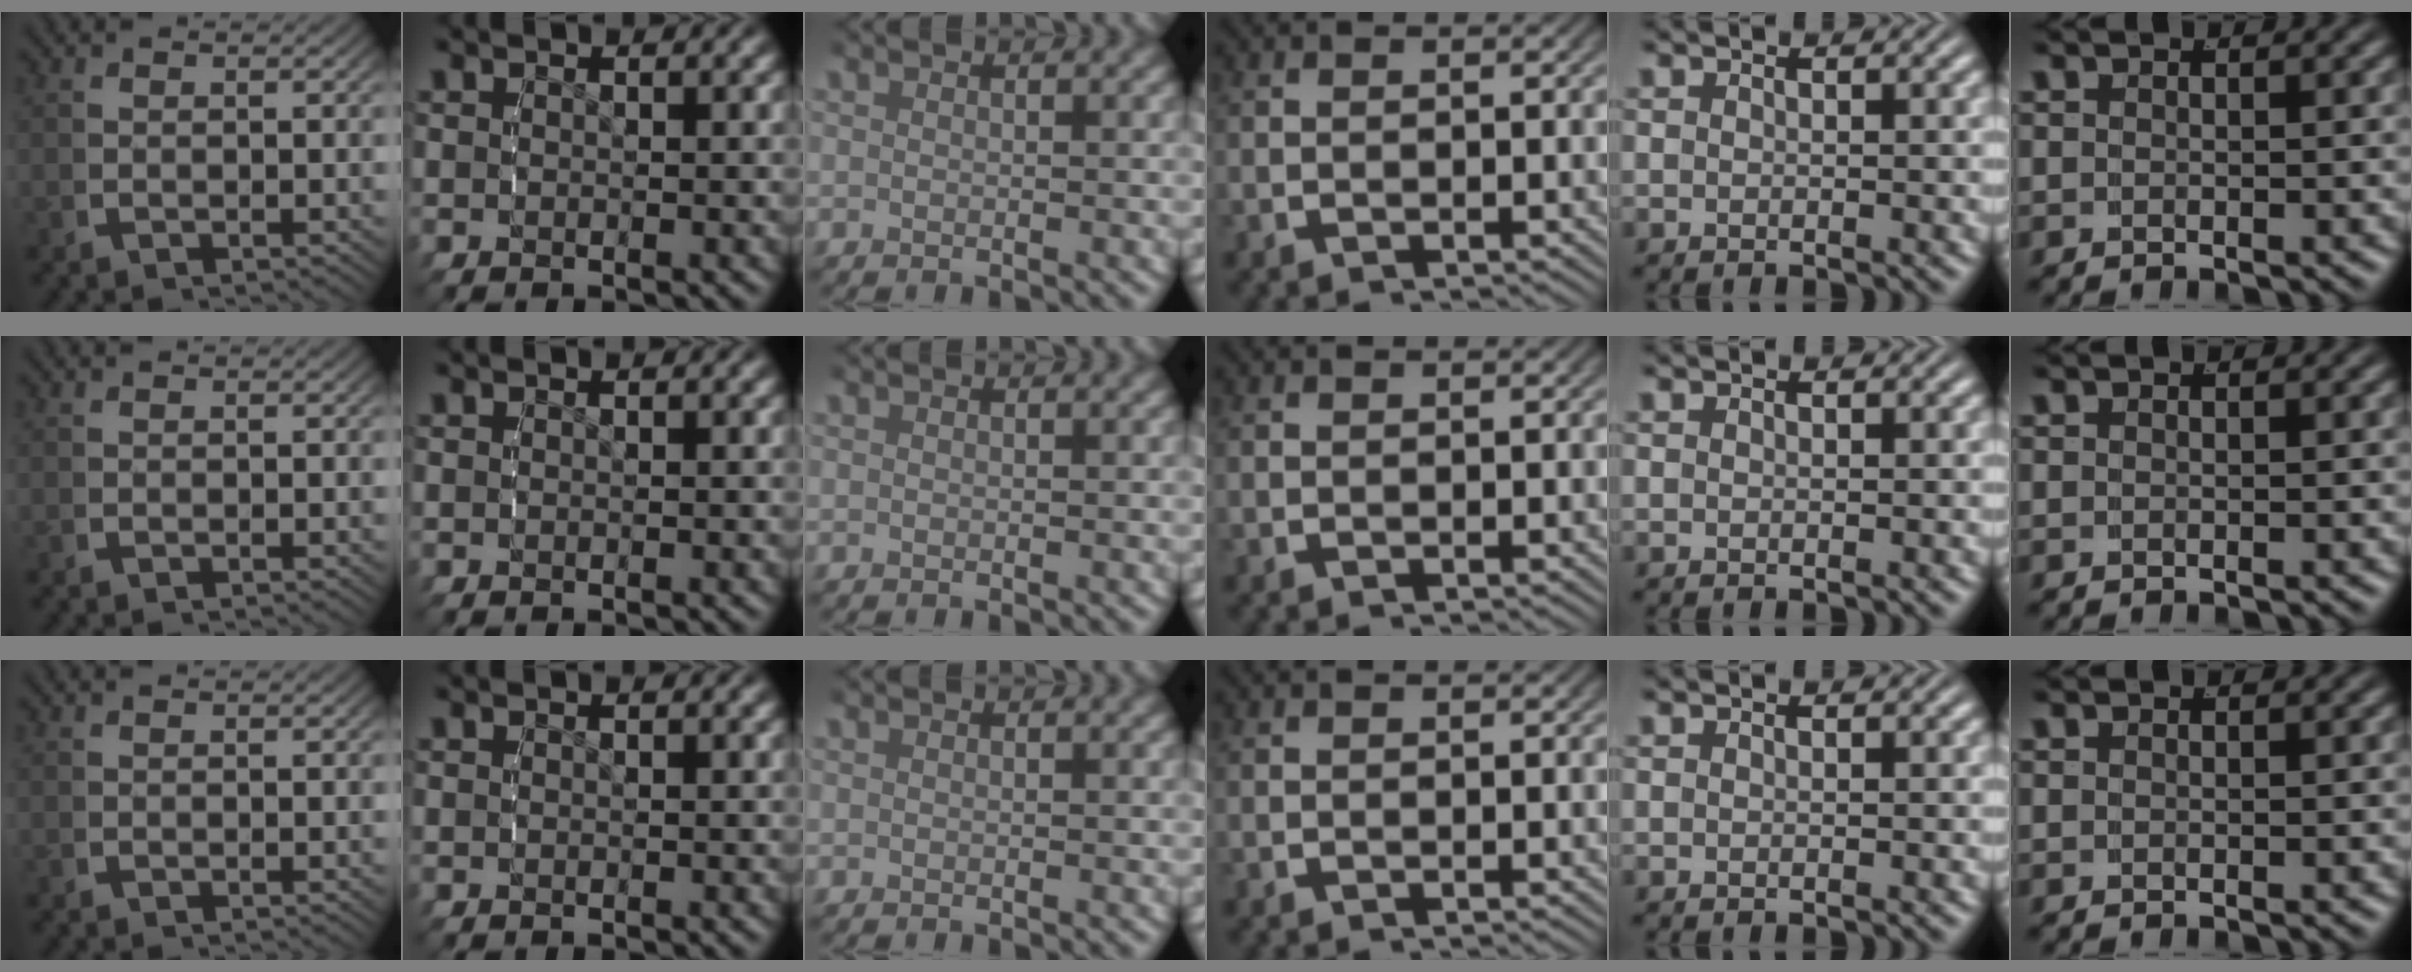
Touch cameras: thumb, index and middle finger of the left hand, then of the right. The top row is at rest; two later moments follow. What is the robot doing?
{"motion": "reach", "object": "napkin"}